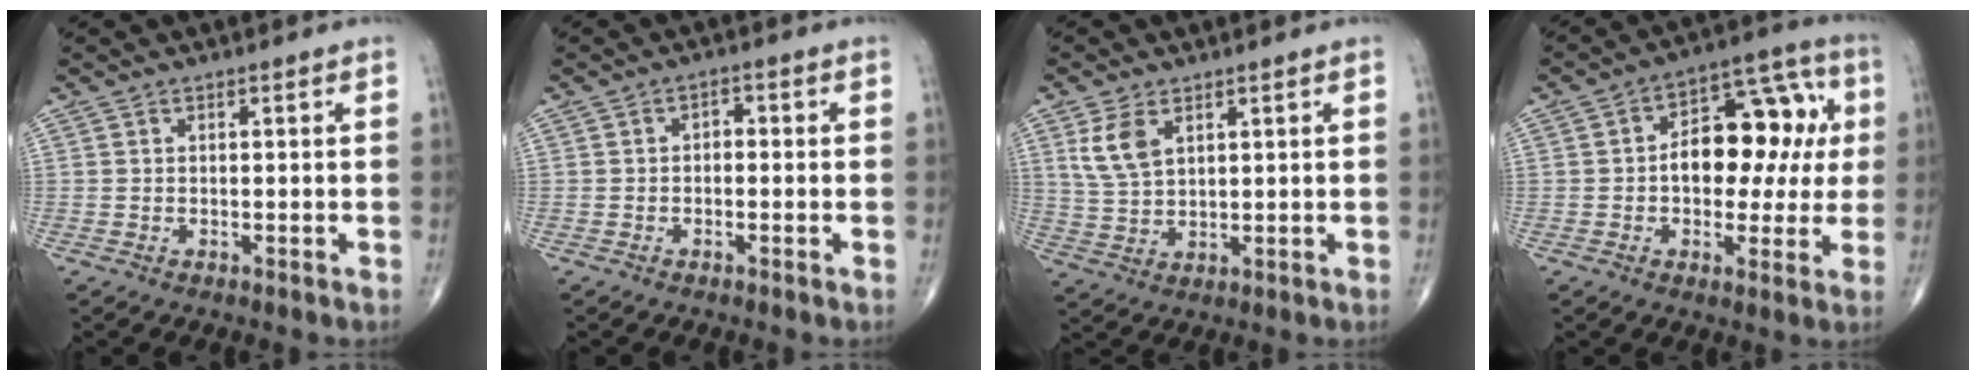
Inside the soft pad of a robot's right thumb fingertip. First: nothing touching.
{"total": 1.8, "force": [-0.3, 1.3, 1.3], "torque": [-0.008, 0.009, -0.012]}
{"total": 6.3, "force": [2.8, 3.5, 4.4], "torque": [-0.085, -0.007, 0.066]}
{"total": 16.0, "force": [1.2, 9.8, 12.6], "torque": [-0.128, 0.041, 0.014]}